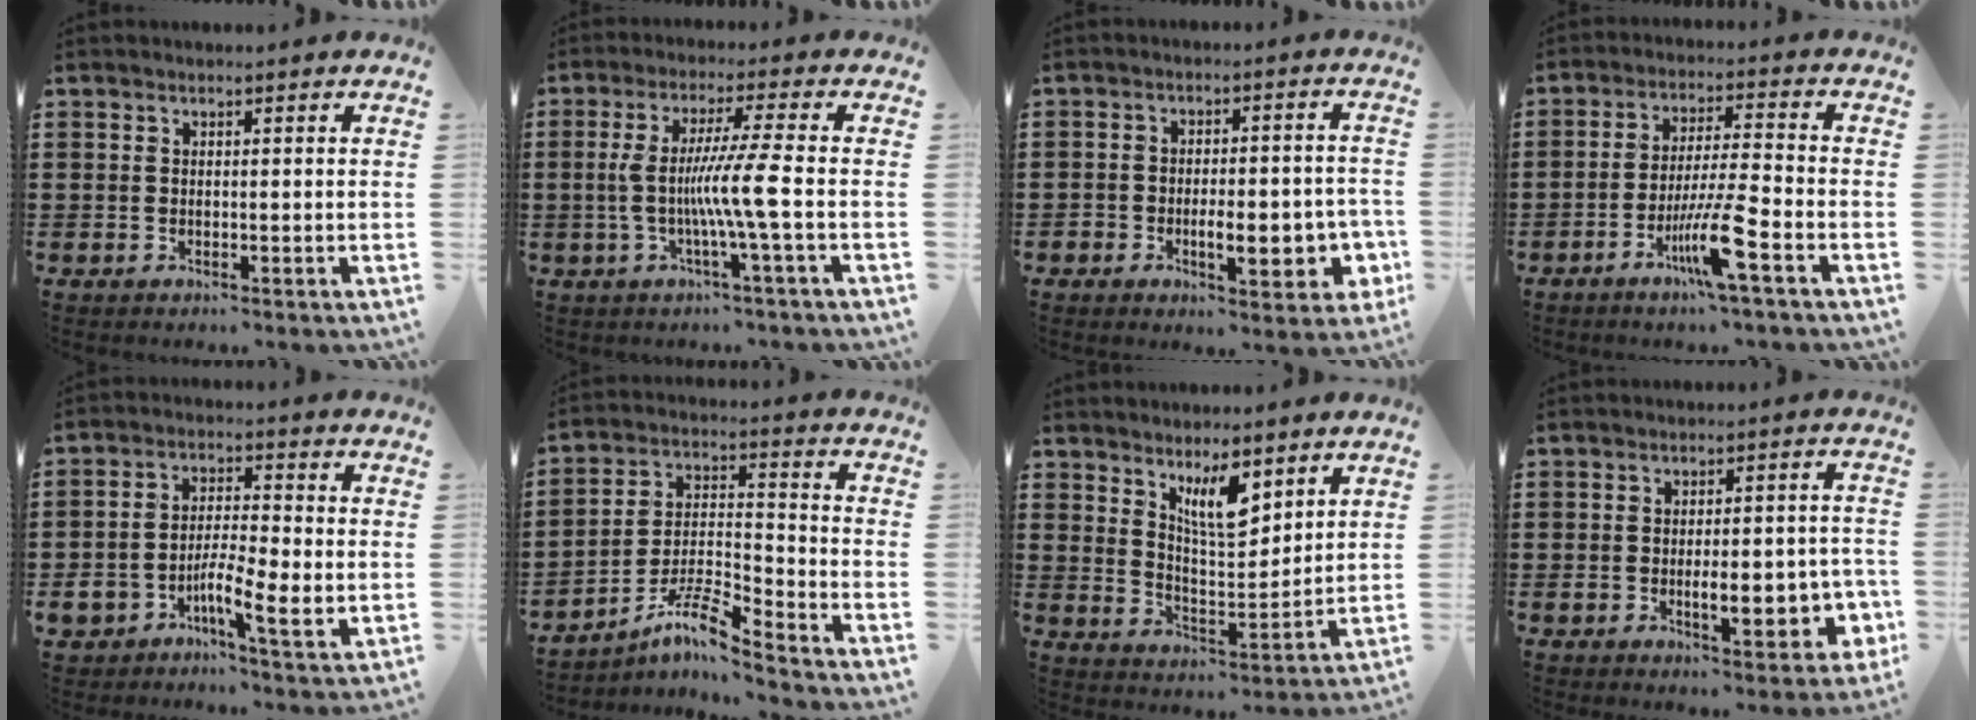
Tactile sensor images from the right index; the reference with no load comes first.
{"total": 8.6, "force": [-1.7, -0.9, 8.4], "torque": [-0.161, -0.014, -0.040]}
{"total": 7.1, "force": [-2.2, 3.4, 5.8], "torque": [-0.080, 0.000, -0.038]}
{"total": 8.9, "force": [-4.5, 0.2, 7.7], "torque": [-0.151, -0.010, -0.085]}
{"total": 7.6, "force": [-2.6, 3.1, 6.4], "torque": [-0.126, -0.005, -0.047]}
{"total": 8.5, "force": [-6.8, 0.9, 4.9], "torque": [-0.104, 0.000, -0.135]}
{"total": 7.8, "force": [5.3, 2.6, 5.1], "torque": [-0.088, -0.022, 0.092]}
{"total": 7.5, "force": [-1.9, 3.4, 6.4], "torque": [-0.083, -0.004, -0.033]}